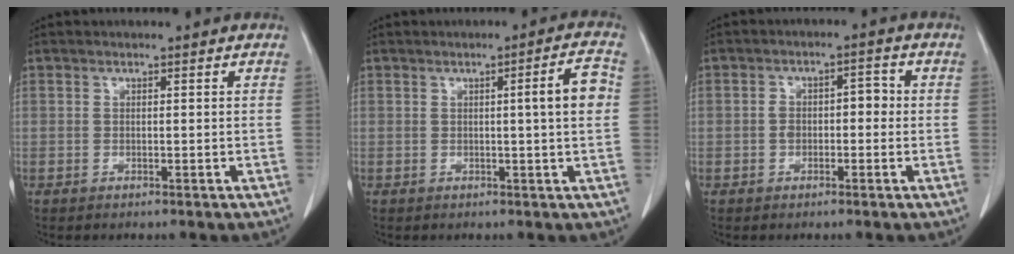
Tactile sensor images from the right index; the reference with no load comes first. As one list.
[{"total": 4.8, "force": [0.3, -0.3, 4.8], "torque": [-0.067, 0.002, 0.004]}, {"total": 4.1, "force": [-0.4, 2.5, 3.2], "torque": [-0.056, 0.029, -0.007]}]